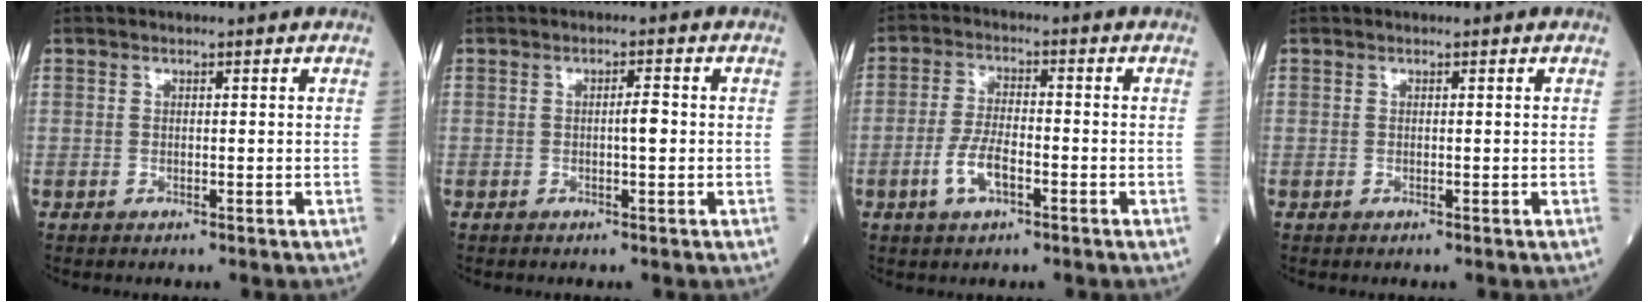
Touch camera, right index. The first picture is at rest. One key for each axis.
{"total": 2.0, "fx": -0.2, "fy": 0.2, "fz": 2.0, "tx": -0.032, "ty": 0.002, "tz": -0.004}
{"total": 5.6, "fx": -2.2, "fy": 2.0, "fz": 4.7, "tx": -0.096, "ty": 0.002, "tz": -0.042}
{"total": 0.0}